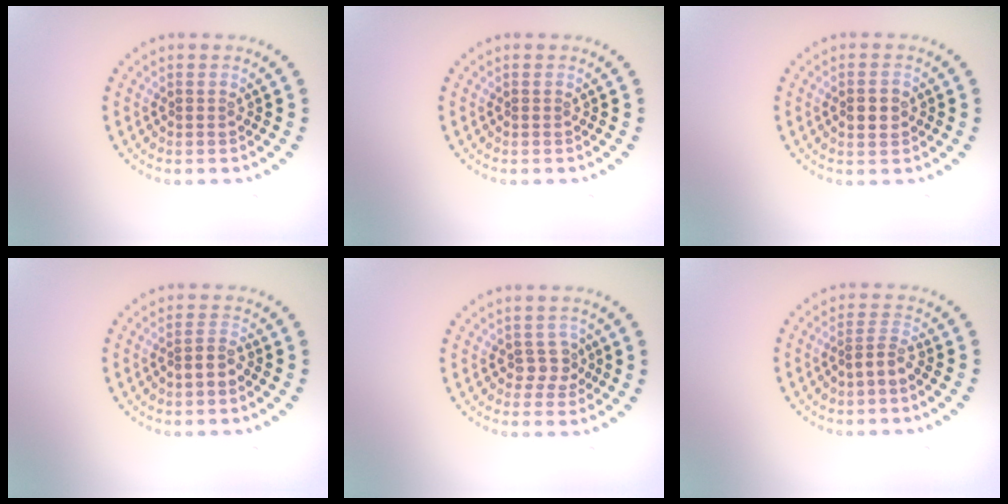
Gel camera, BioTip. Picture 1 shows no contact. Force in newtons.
{"total": 0.0}
{"total": 2.3, "press": 2.3, "slide": 0.1}
{"total": 1.5, "press": 1.2, "slide": 0.9}
{"total": 1.5, "press": 1.3, "slide": 0.9}
{"total": 1.6, "press": 1.1, "slide": 1.1}